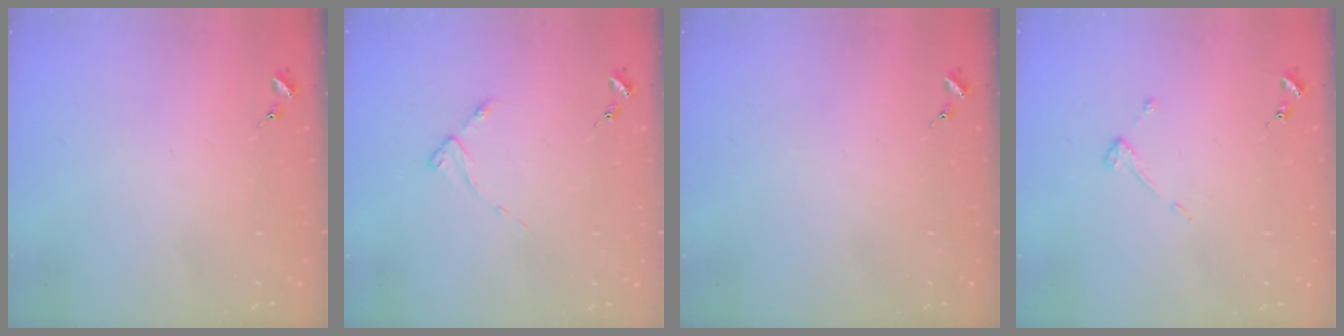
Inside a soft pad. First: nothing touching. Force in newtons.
{"total": 2.7, "press": 2.7, "slide": 0.4}
{"total": 0.0}
{"total": 4.3, "press": 4.3, "slide": 0.4}